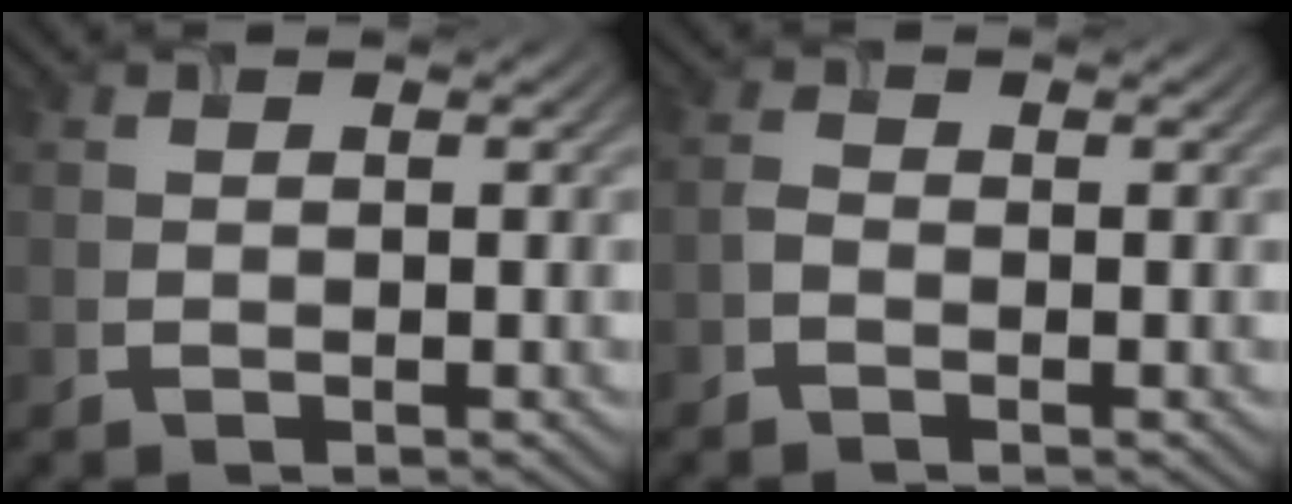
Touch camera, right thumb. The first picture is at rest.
{"total": 1.2, "force": [-0.8, 0.6, 0.6], "torque": [-0.014, 0.002, -0.021]}